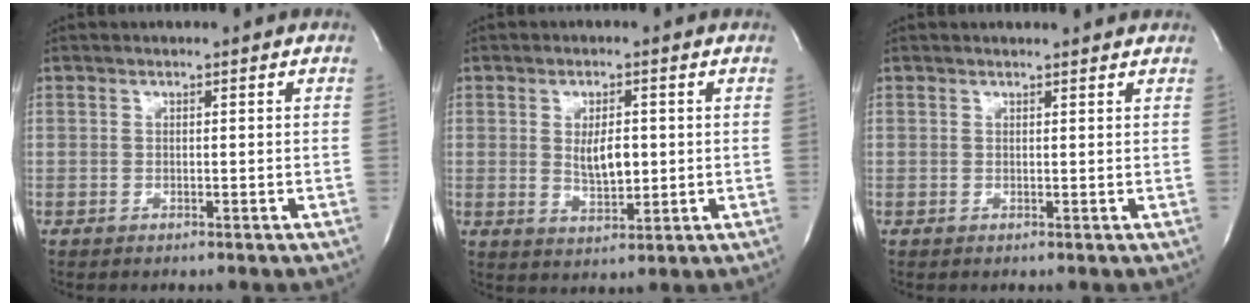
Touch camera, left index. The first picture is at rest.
{"total": 4.7, "force": [0.0, 2.0, 4.2], "torque": [-0.076, -0.012, 0.008]}
{"total": 2.9, "force": [2.8, 0.4, 0.5], "torque": [-0.015, 0.002, 0.026]}